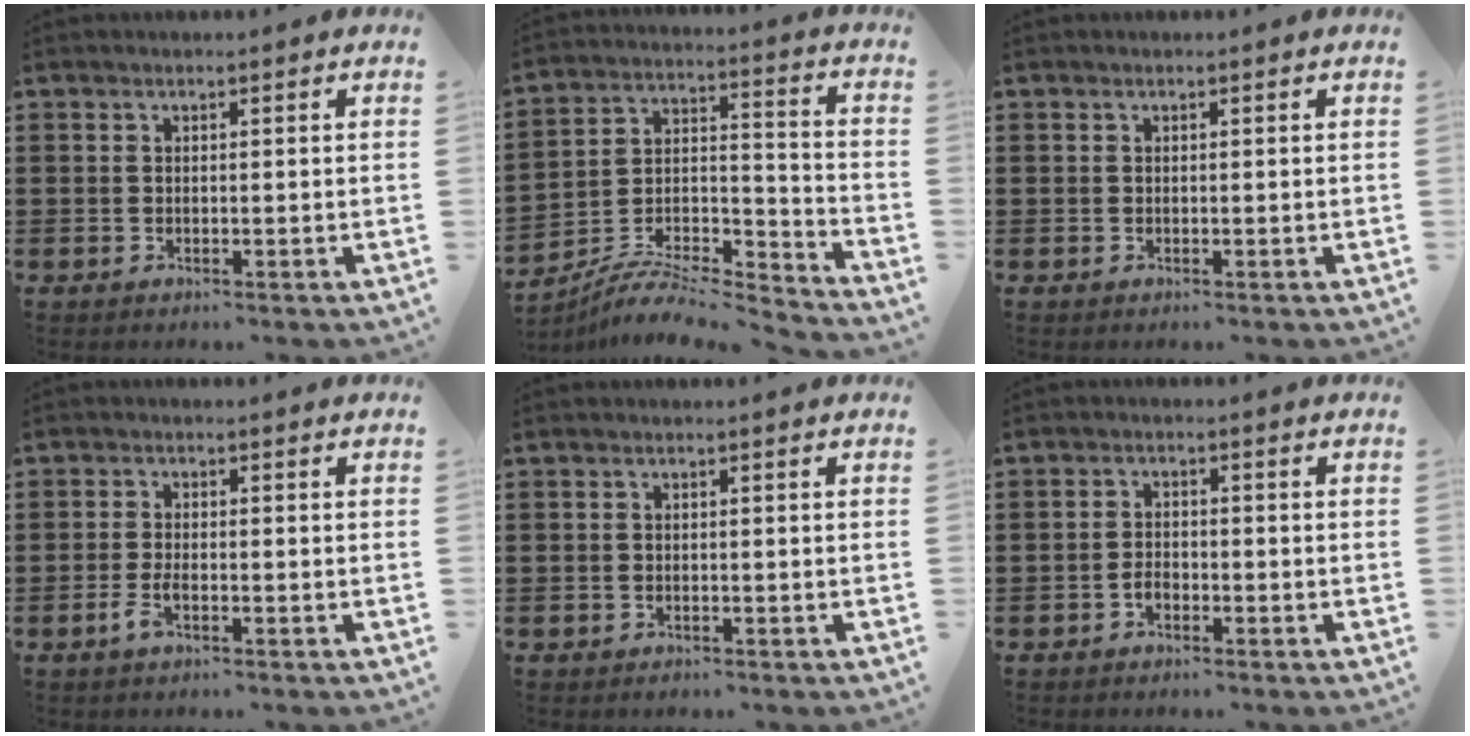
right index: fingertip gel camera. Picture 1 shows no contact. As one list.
[{"total": 7.0, "force": [-6.5, 1.4, 2.2], "torque": [-0.040, 0.000, -0.130]}, {"total": 0.0}, {"total": 2.8, "force": [-1.5, 0.7, 2.3], "torque": [-0.061, -0.007, -0.033]}, {"total": 0.6, "force": [-0.5, 0.3, 0.1], "torque": [-0.004, -0.001, -0.011]}, {"total": 1.8, "force": [-1.1, 1.0, 1.1], "torque": [-0.025, -0.002, -0.022]}]